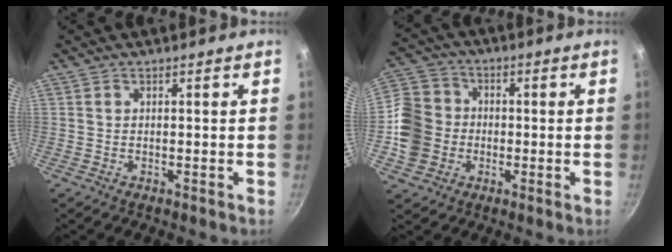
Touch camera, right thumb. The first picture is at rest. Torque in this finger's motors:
{"motor_torque": [0.46, 0.33, 0.70, -0.42, 0.28]}